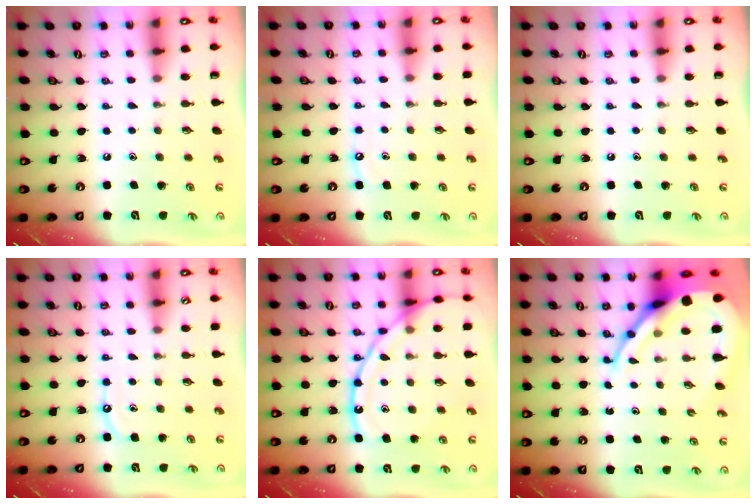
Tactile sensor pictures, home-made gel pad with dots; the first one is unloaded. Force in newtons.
{"total": 5.1, "press": 5.0, "slide": 0.6}
{"total": 0.0}
{"total": 6.1, "press": 6.1, "slide": 0.6}
{"total": 15.3, "press": 15.2, "slide": 1.6}
{"total": 12.8, "press": 12.8, "slide": 1.3}